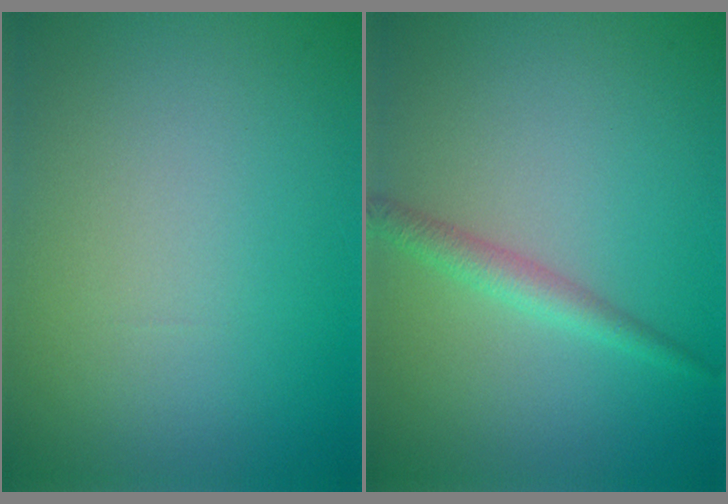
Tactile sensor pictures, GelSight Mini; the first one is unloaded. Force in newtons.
{"total": 1.9, "press": 1.9, "slide": 0.1}